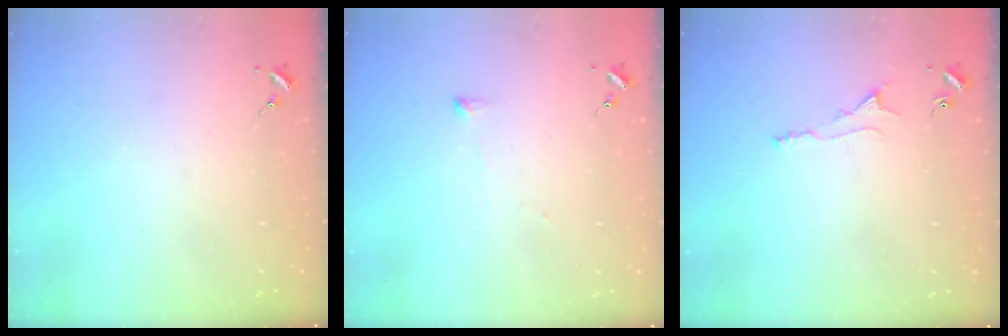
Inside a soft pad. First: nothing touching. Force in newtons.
{"total": 2.8, "press": 2.7, "slide": 0.5}
{"total": 5.5, "press": 5.4, "slide": 0.7}